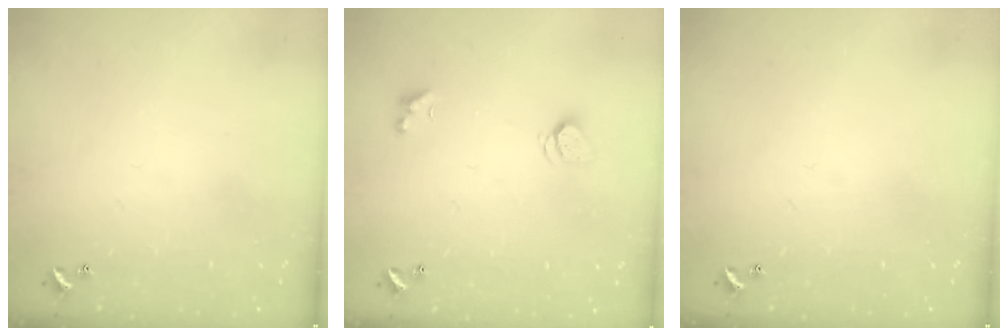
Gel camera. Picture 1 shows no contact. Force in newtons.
{"total": 2.0, "press": 2.0, "slide": 0.3}
{"total": 0.0}